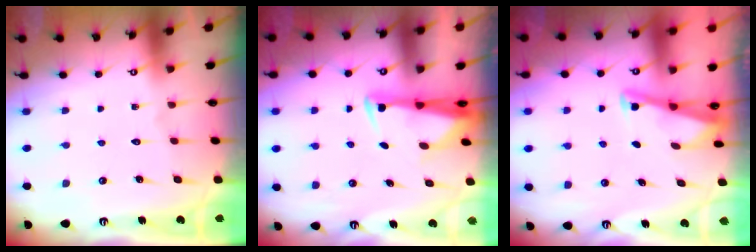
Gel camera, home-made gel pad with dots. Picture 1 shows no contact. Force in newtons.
{"total": 2.8, "press": 2.7, "slide": 0.9}
{"total": 3.0, "press": 3.0, "slide": 0.3}